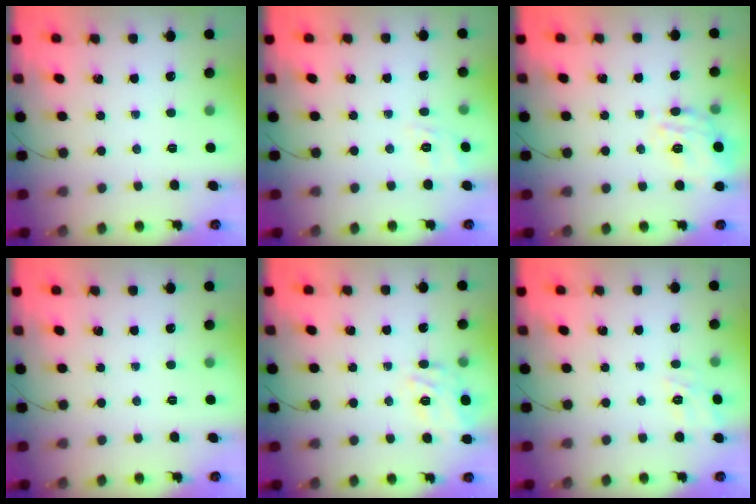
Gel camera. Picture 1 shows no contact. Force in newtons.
{"total": 2.0, "press": 0.4, "slide": 1.9}
{"total": 13.7, "press": 13.7, "slide": 0.6}
{"total": 0.0}
{"total": 9.0, "press": 8.7, "slide": 2.1}
{"total": 10.1, "press": 10.0, "slide": 1.5}